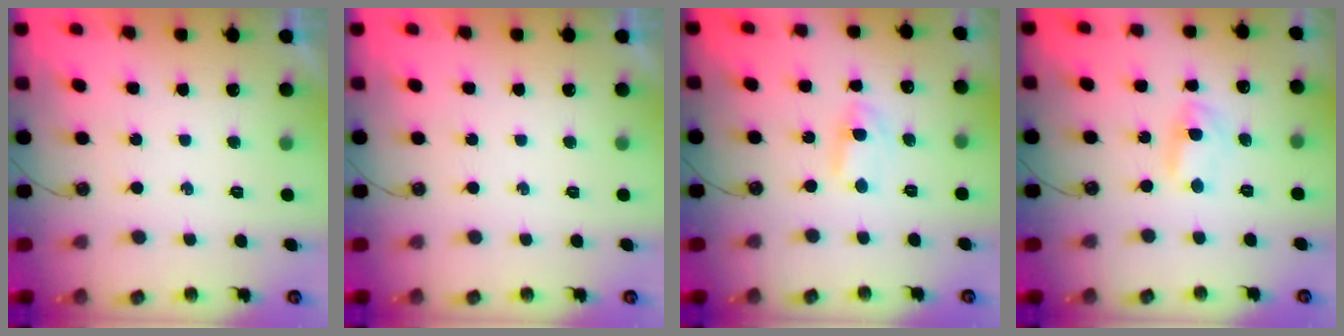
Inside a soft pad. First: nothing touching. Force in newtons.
{"total": 0.0}
{"total": 2.9, "press": 2.9, "slide": 0.4}
{"total": 3.9, "press": 3.9, "slide": 0.3}